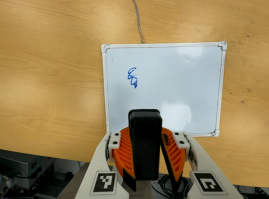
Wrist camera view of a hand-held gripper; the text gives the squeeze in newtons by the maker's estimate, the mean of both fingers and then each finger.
{"total": 10.9, "left": 9.7, "right": 12.0}